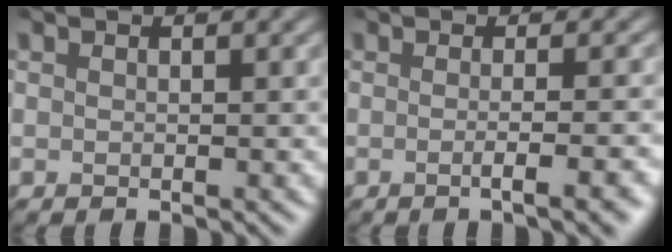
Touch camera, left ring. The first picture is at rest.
{"total": 6.9, "force": [-0.7, 2.7, 6.3], "torque": [-0.055, 0.034, -0.026]}